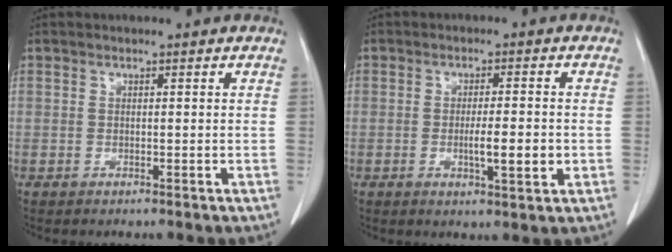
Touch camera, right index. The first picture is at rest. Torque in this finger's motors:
{"motor_torque": [1.03, -0.40, 0.40, 0.11]}